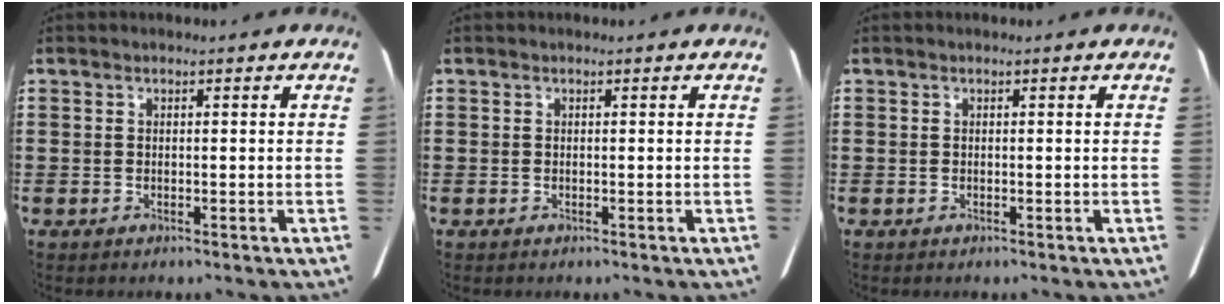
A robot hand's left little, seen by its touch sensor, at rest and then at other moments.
{"total": 0.0}
{"total": 0.0}